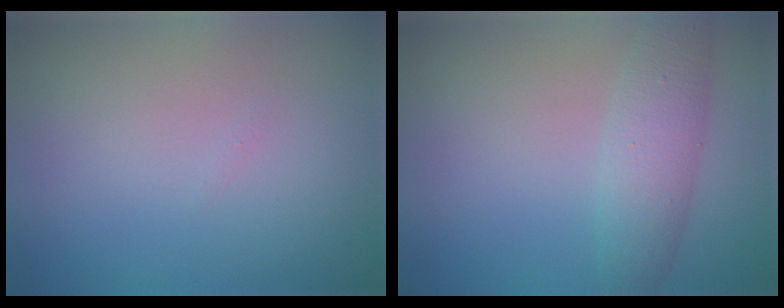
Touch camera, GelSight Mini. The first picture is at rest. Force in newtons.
{"total": 3.9, "press": 3.9, "slide": 0.1}